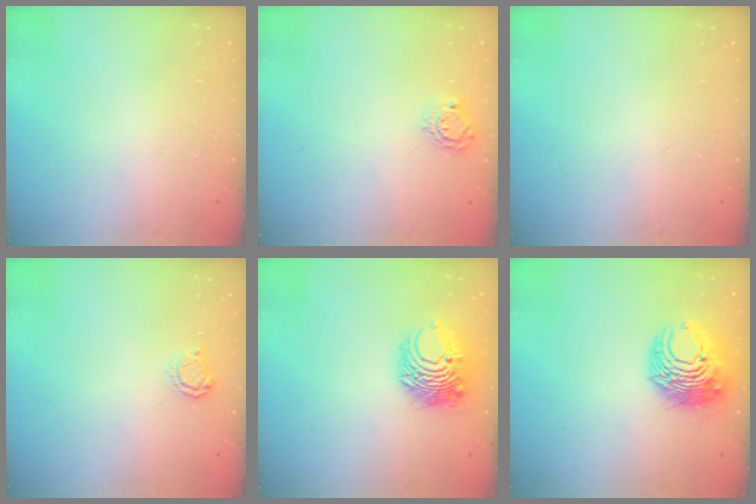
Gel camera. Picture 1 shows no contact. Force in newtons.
{"total": 5.4, "press": 5.4, "slide": 0.4}
{"total": 0.0}
{"total": 4.9, "press": 4.9, "slide": 0.6}
{"total": 10.4, "press": 10.3, "slide": 1.3}
{"total": 11.6, "press": 11.5, "slide": 1.4}